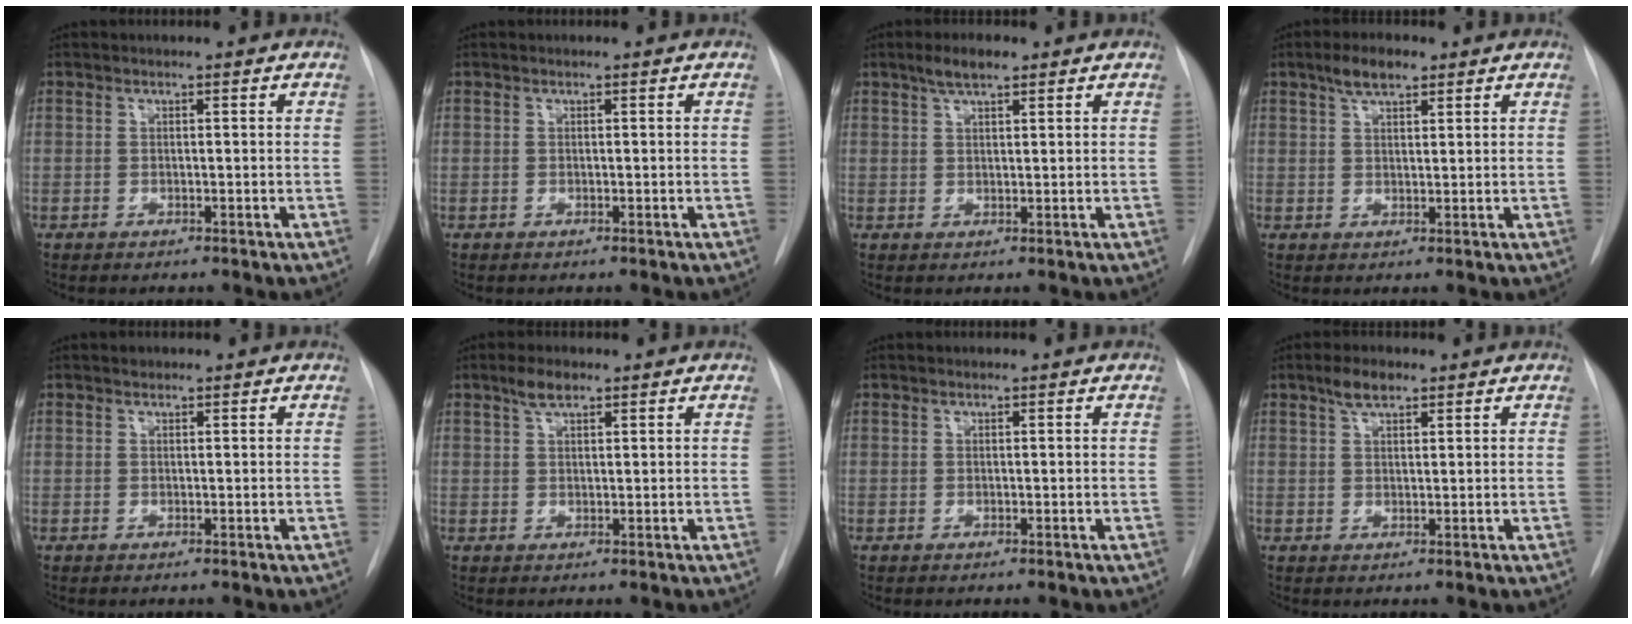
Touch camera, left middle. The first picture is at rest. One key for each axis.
{"total": 0.0}
{"total": 3.7, "fx": 2.6, "fy": 1.0, "fz": 2.5, "tx": -0.049, "ty": 0.009, "tz": 0.045}
{"total": 4.2, "fx": 2.8, "fy": 1.6, "fz": 2.7, "tx": -0.051, "ty": 0.010, "tz": 0.050}
{"total": 0.6, "fx": 0.5, "fy": 0.4, "fz": 0.1, "tx": -0.004, "ty": 0.002, "tz": 0.007}
{"total": 2.8, "fx": 1.9, "fy": 1.0, "fz": 1.8, "tx": -0.036, "ty": 0.007, "tz": 0.036}
{"total": 0.0}
{"total": 3.2, "fx": 2.2, "fy": 1.3, "fz": 2.0, "tx": -0.039, "ty": 0.008, "tz": 0.040}